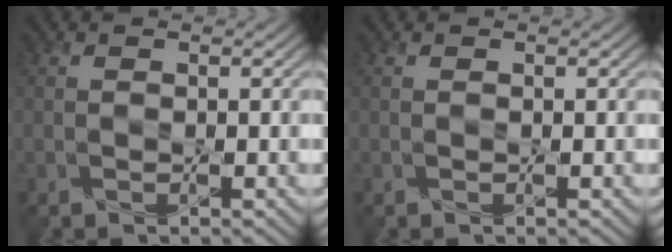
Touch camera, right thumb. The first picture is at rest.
{"total": 0.0}